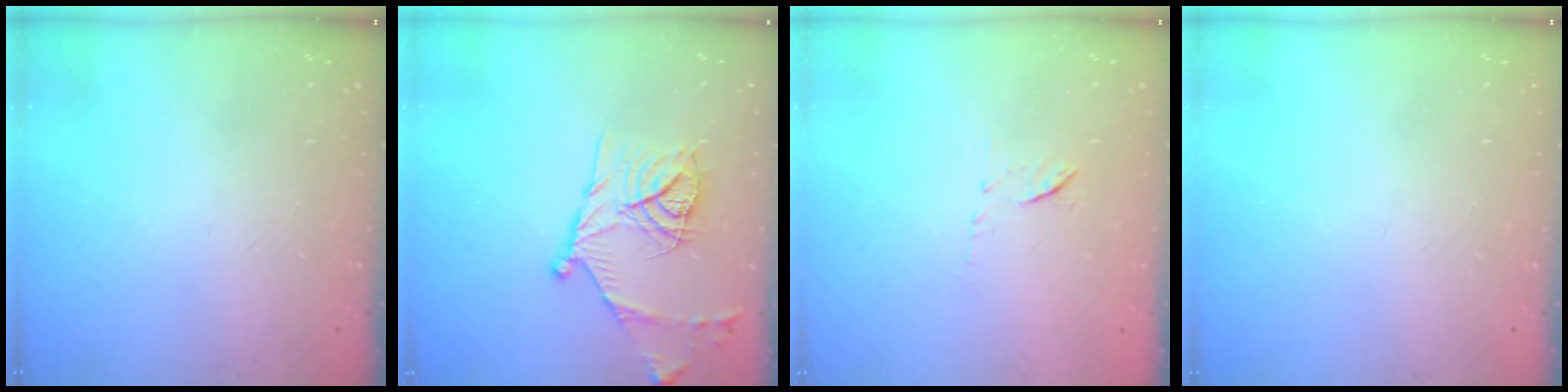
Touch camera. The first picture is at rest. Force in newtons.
{"total": 16.5, "press": 16.5, "slide": 1.6}
{"total": 6.3, "press": 6.3, "slide": 0.7}
{"total": 0.0}